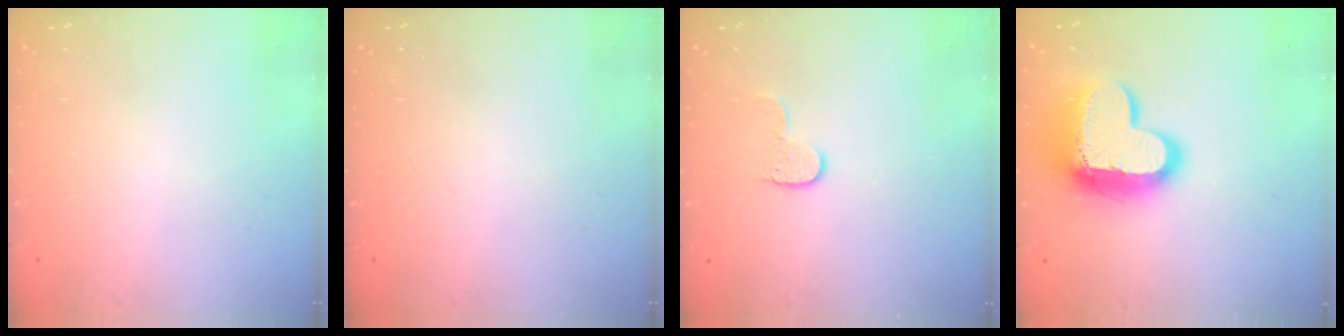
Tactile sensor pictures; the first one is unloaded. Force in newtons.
{"total": 0.0}
{"total": 6.1, "press": 6.1, "slide": 0.4}
{"total": 17.4, "press": 17.3, "slide": 1.3}